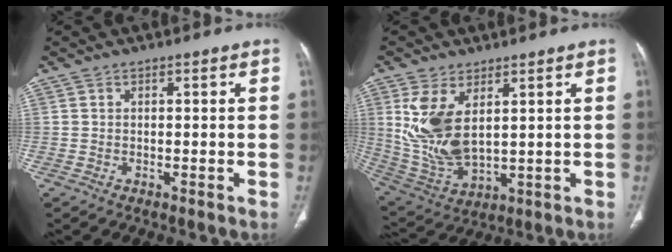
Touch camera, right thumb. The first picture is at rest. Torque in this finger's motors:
{"motor_torque": [1.51, 2.69, 1.70, 0.65, 0.19]}